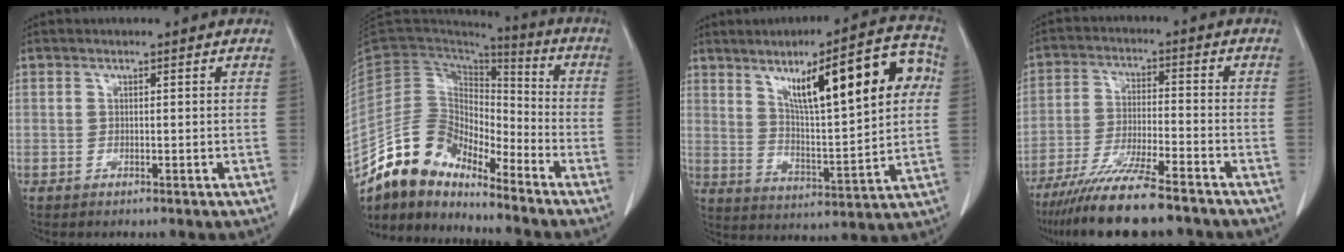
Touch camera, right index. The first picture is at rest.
{"total": 11.4, "force": [-9.9, 4.8, 2.9], "torque": [-0.055, 0.054, -0.189]}
{"total": 18.1, "force": [6.2, 3.3, 16.6], "torque": [-0.237, 0.027, 0.095]}
{"total": 13.3, "force": [-10.6, 1.1, 7.9], "torque": [-0.142, -0.034, -0.181]}